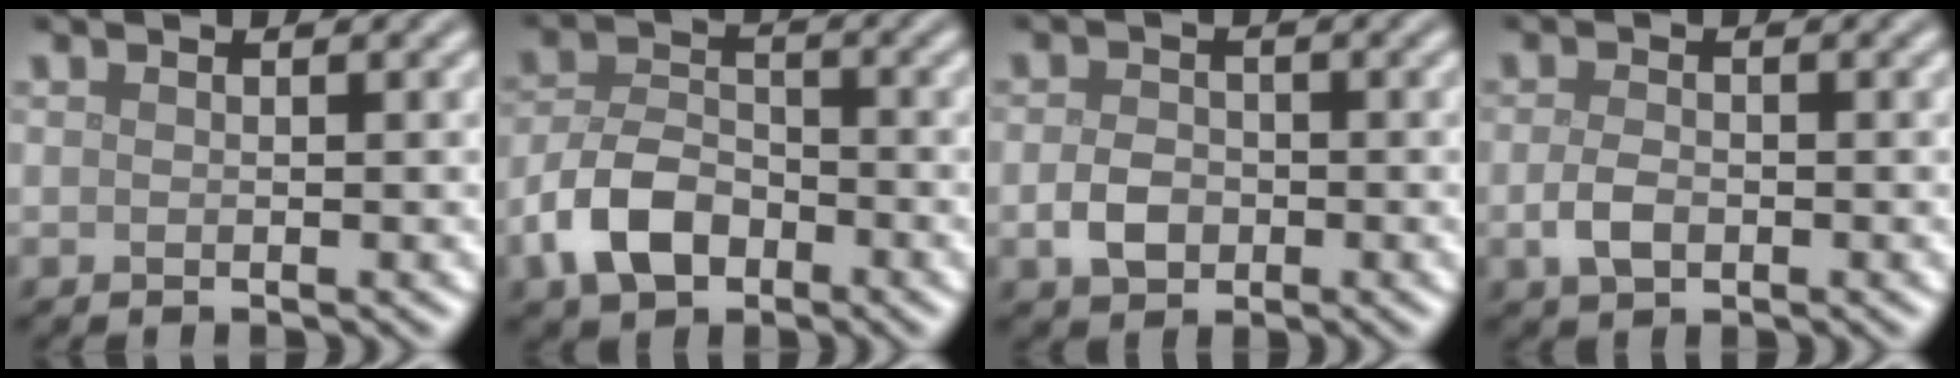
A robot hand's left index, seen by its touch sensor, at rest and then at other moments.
{"total": 5.4, "force": [-2.7, 3.4, 3.3], "torque": [-0.064, 0.002, -0.058]}
{"total": 2.8, "force": [-0.8, 2.0, 1.7], "torque": [-0.030, -0.002, -0.019]}
{"total": 2.3, "force": [-0.6, 1.4, 1.7], "torque": [-0.036, -0.003, -0.013]}